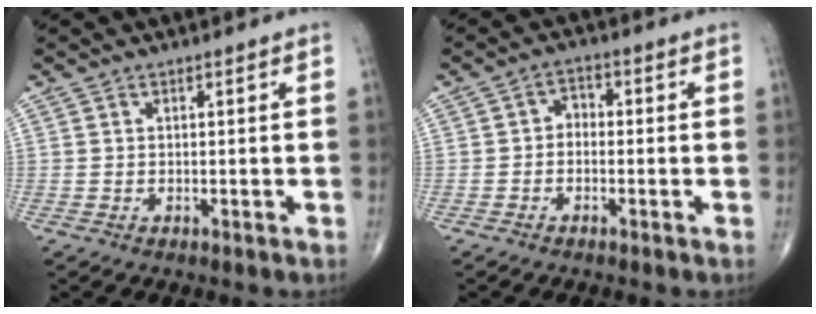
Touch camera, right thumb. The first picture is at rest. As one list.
[{"total": 2.6, "force": [-0.6, 2.0, 1.6], "torque": [-0.010, 0.016, -0.023]}]